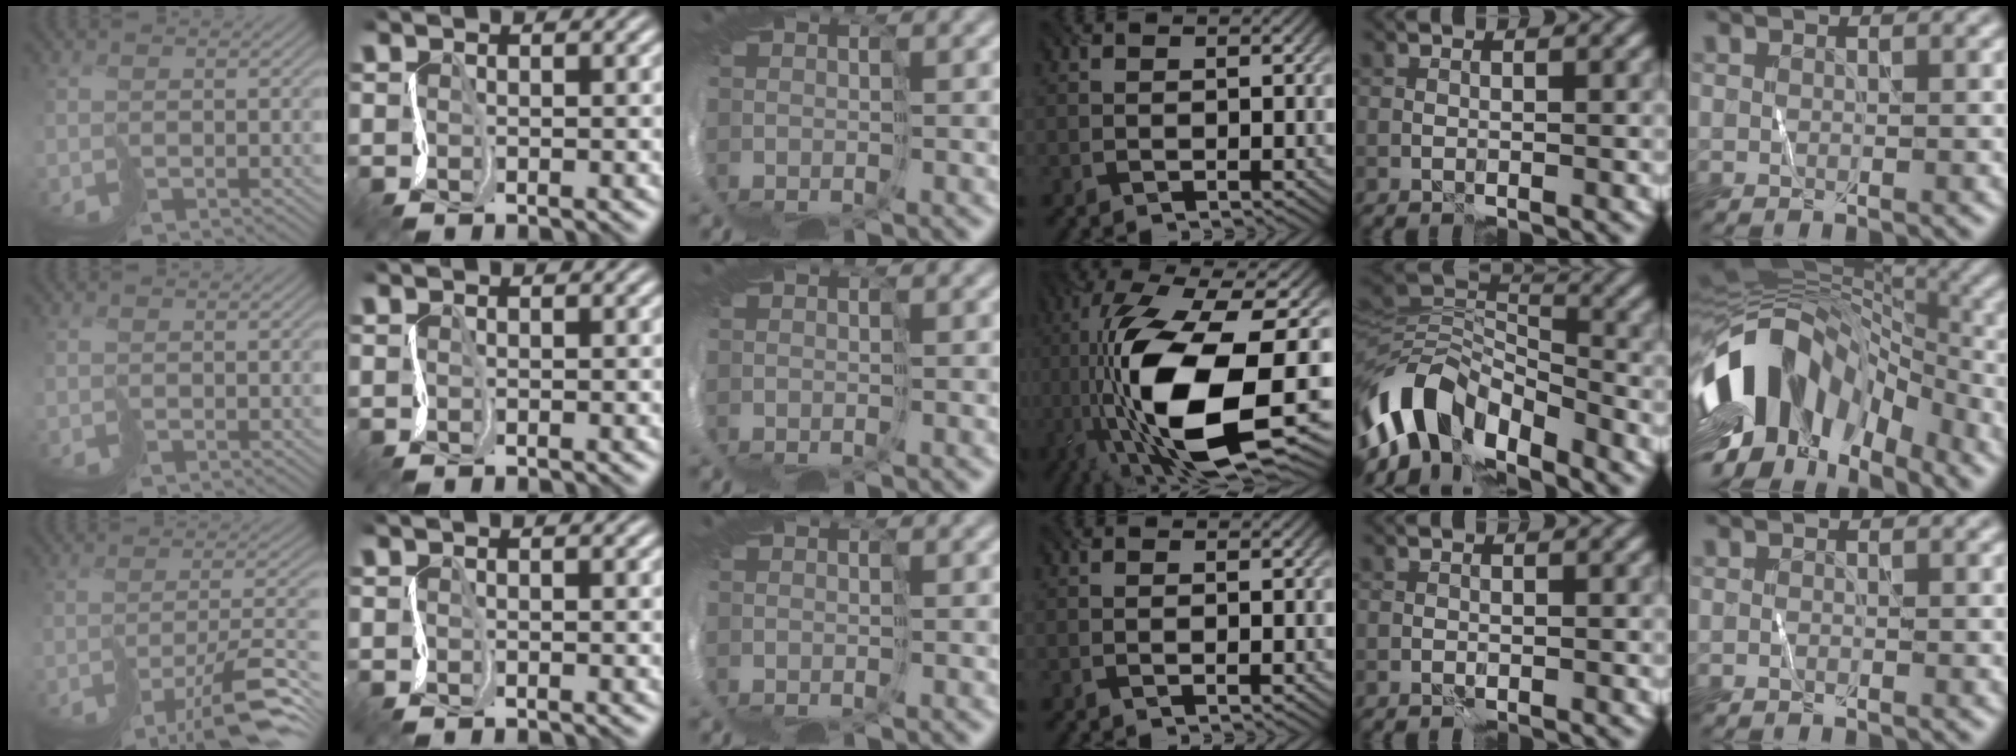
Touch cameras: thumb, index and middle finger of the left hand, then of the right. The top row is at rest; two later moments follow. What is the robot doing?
{"motion": "cut", "object": "tissue"}